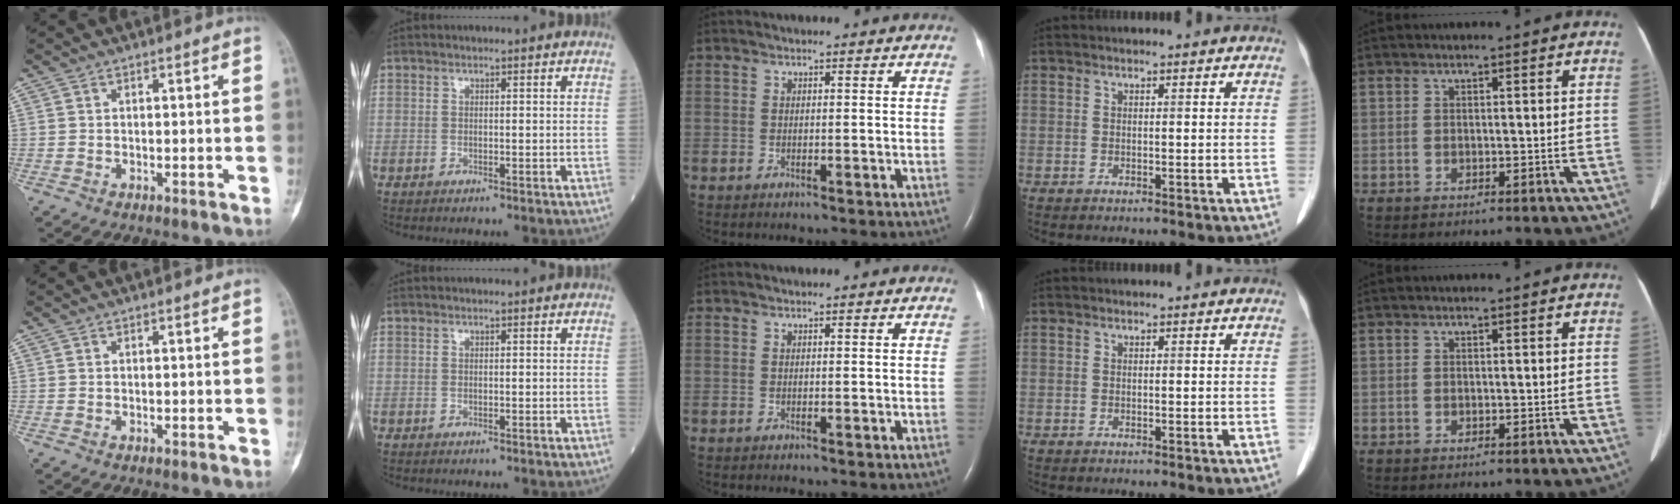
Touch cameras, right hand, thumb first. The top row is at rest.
{}